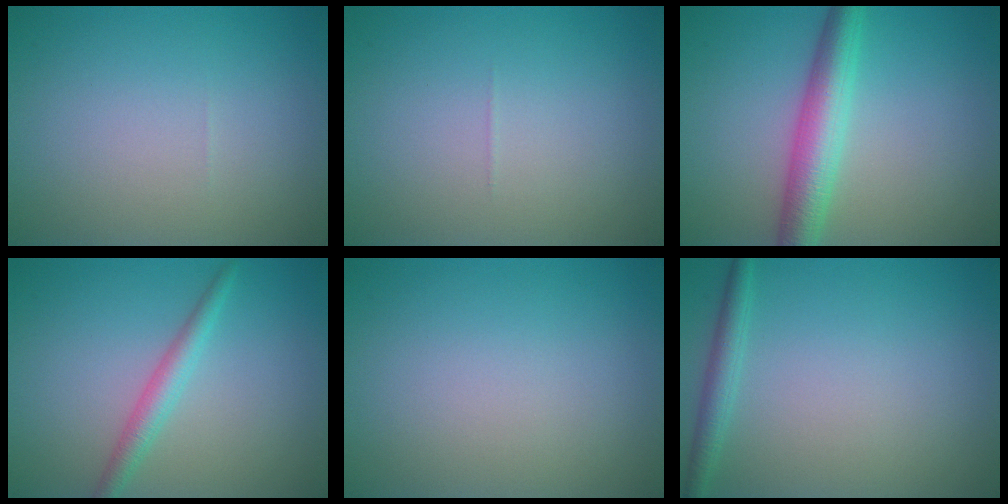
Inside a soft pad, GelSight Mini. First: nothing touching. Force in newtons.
{"total": 0.0}
{"total": 4.9, "press": 4.9, "slide": 0.1}
{"total": 2.3, "press": 2.3, "slide": 0.0}
{"total": 0.0}
{"total": 1.8, "press": 1.8, "slide": 0.1}